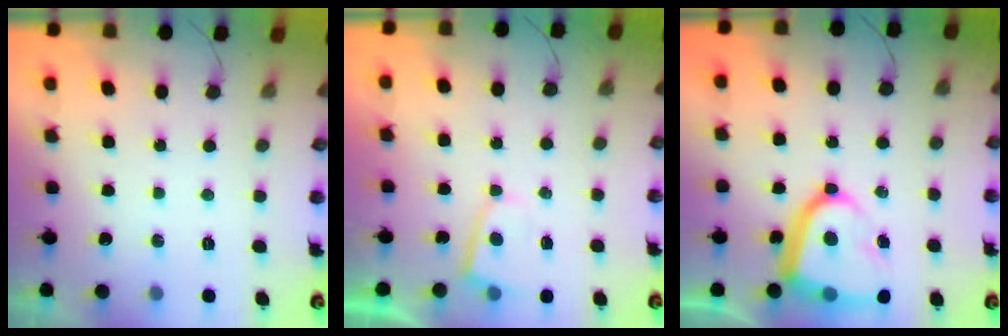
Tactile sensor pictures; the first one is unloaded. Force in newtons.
{"total": 3.3, "press": 3.3, "slide": 0.1}
{"total": 16.3, "press": 16.2, "slide": 1.7}